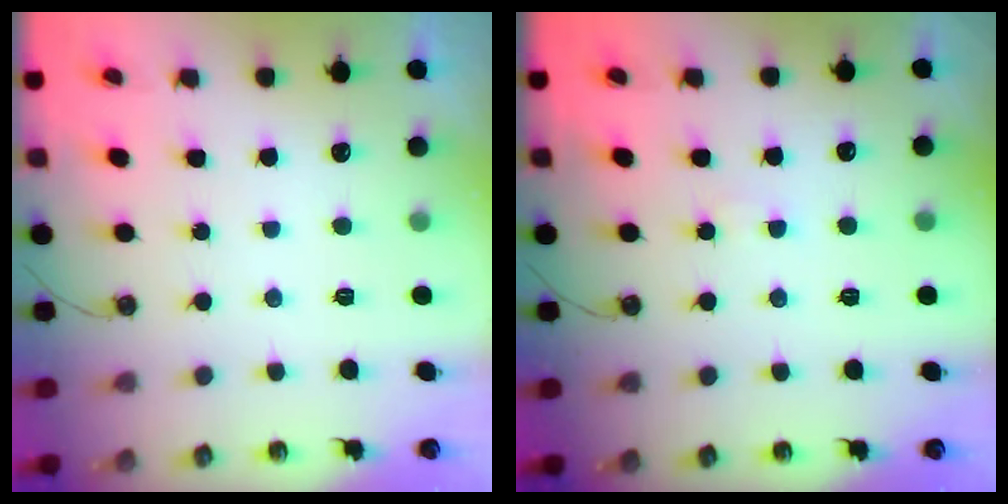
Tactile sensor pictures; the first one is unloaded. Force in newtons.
{"total": 1.2, "press": 1.1, "slide": 0.2}